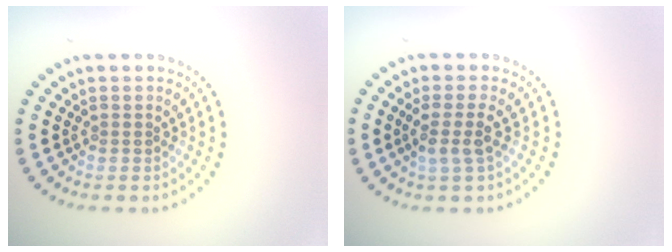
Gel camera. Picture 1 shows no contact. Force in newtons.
{"total": 2.3, "press": 1.9, "slide": 1.3}